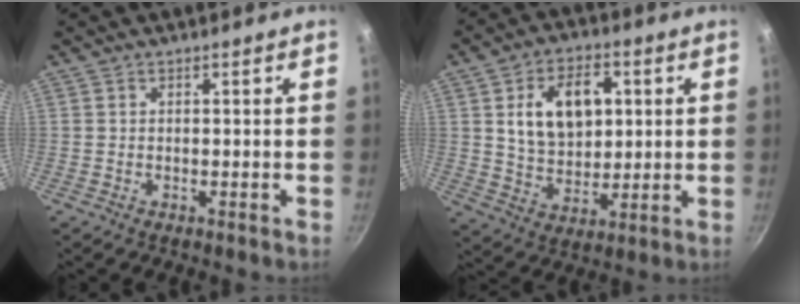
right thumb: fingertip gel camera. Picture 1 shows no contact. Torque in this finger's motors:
{"motor_torque": [0.20, 0.23, 0.21, -0.14, 0.31]}